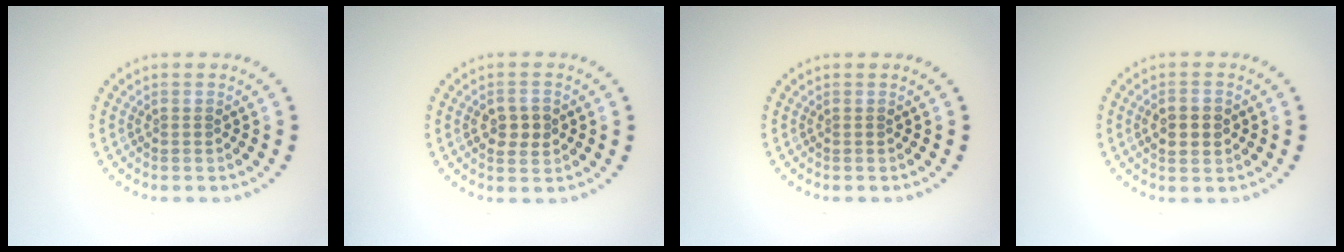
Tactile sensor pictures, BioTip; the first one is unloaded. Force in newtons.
{"total": 2.5, "press": 2.5, "slide": 0.0}
{"total": 0.0}
{"total": 3.2, "press": 3.2, "slide": 0.1}